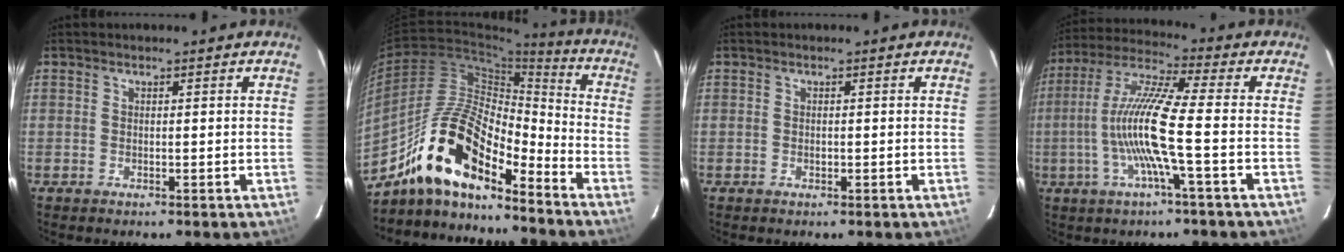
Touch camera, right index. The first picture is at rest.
{"total": 17.9, "force": [-12.9, 5.6, 11.1], "torque": [-0.207, 0.009, -0.245]}
{"total": 0.5, "force": [-0.1, 0.3, 0.4], "torque": [-0.006, 0.002, -0.001]}
{"total": 12.5, "force": [-2.7, -0.3, 12.2], "torque": [-0.246, 0.002, -0.053]}